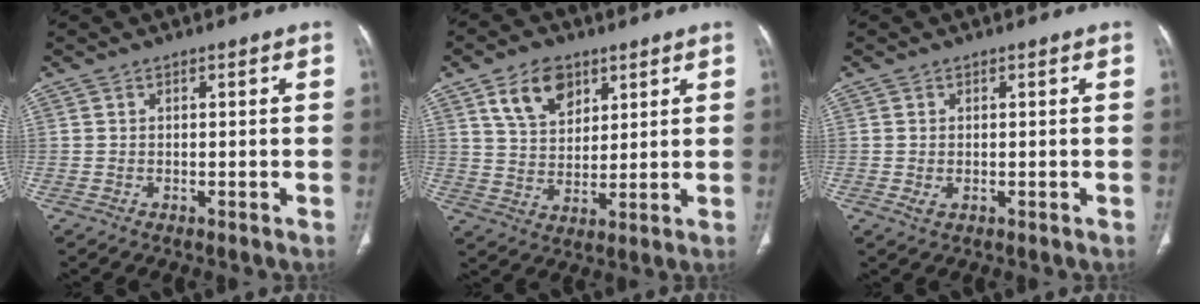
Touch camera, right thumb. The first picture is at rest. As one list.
[{"total": 9.7, "force": [5.2, 6.2, 5.3], "torque": [-0.068, -0.024, 0.098]}, {"total": 1.4, "force": [-0.2, 0.9, 1.1], "torque": [-0.026, -0.001, -0.001]}]